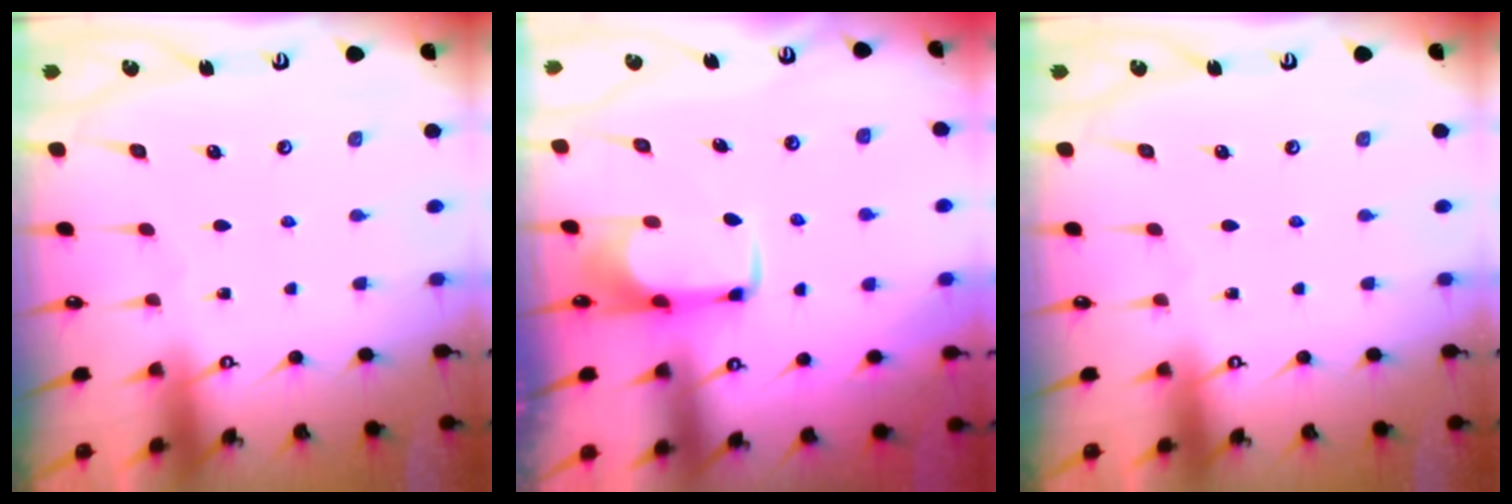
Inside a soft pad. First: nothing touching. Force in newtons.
{"total": 2.1, "press": 2.1, "slide": 0.4}
{"total": 0.0}